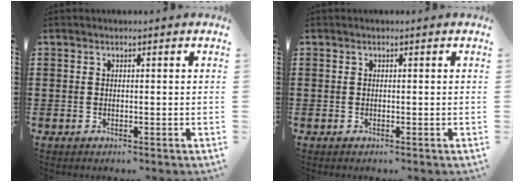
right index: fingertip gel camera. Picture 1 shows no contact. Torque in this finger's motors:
{"motor_torque": [0.09, -0.01, 0.08, -0.01]}